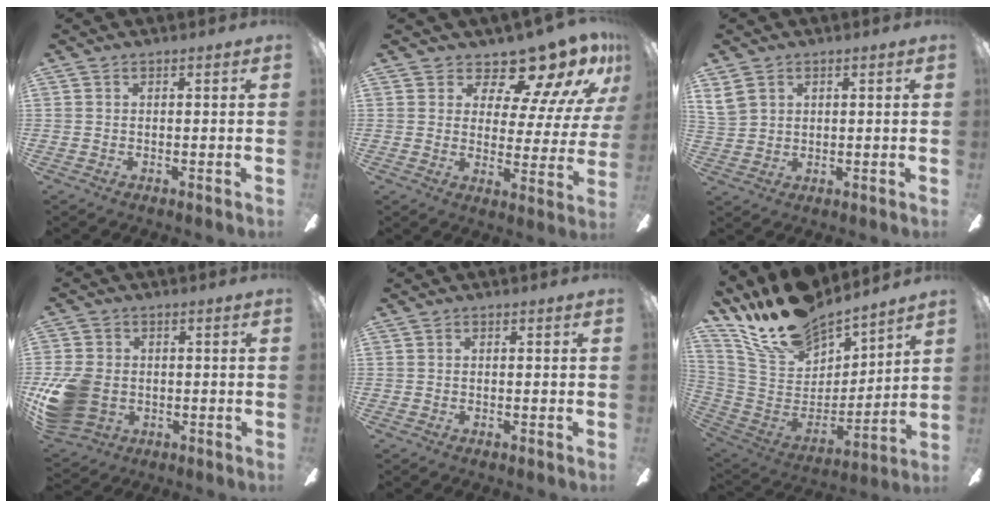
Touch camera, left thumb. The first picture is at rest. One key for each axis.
{"total": 14.2, "fx": 11.7, "fy": 4.9, "fz": 6.3, "tx": -0.100, "ty": -0.093, "tz": 0.199}
{"total": 4.6, "fx": 2.7, "fy": 3.2, "fz": 1.9, "tx": -0.037, "ty": 0.001, "tz": 0.054}
{"total": 12.9, "fx": -2.1, "fy": 10.2, "fz": 7.6, "tx": -0.168, "ty": 0.013, "tz": -0.036}
{"total": 0.0}
{"total": 18.6, "fx": 16.0, "fy": 6.9, "fz": 6.5, "tx": -0.146, "ty": -0.120, "tz": 0.293}